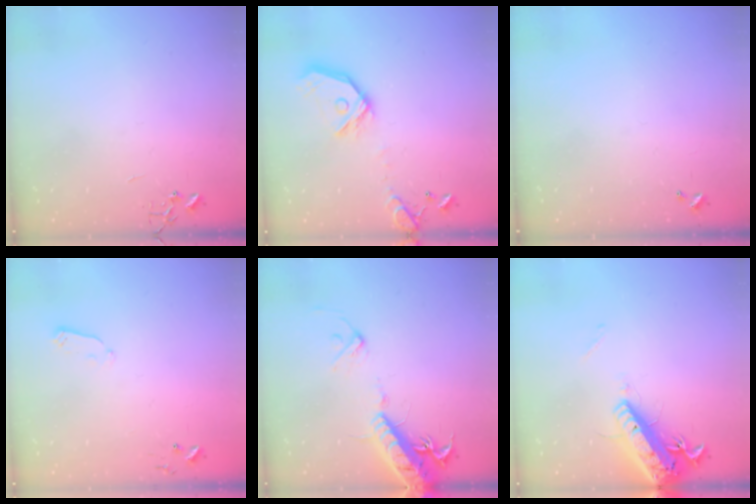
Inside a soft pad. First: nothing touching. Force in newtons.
{"total": 16.5, "press": 16.3, "slide": 2.4}
{"total": 0.0}
{"total": 2.9, "press": 2.9, "slide": 0.4}
{"total": 17.9, "press": 17.6, "slide": 3.5}
{"total": 18.1, "press": 17.7, "slide": 3.9}